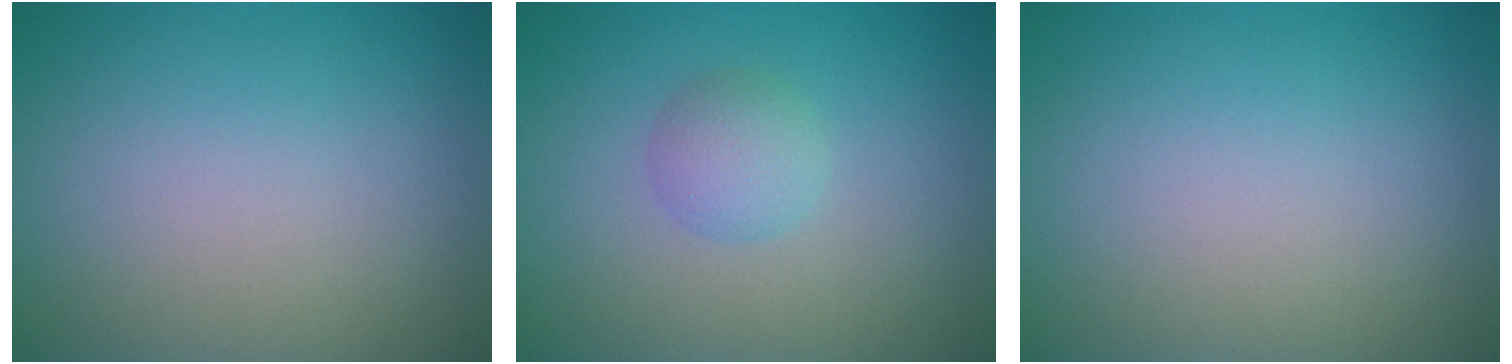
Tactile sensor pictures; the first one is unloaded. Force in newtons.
{"total": 2.0, "press": 2.0, "slide": 0.0}
{"total": 0.0}